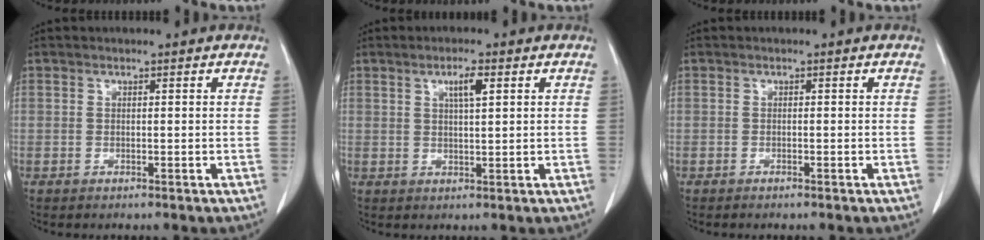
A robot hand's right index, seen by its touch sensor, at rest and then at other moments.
{"total": 3.2, "force": [1.4, 0.4, 2.8], "torque": [-0.049, 0.000, 0.022]}
{"total": 0.7, "force": [-0.6, 0.0, 0.3], "torque": [-0.010, -0.002, -0.010]}